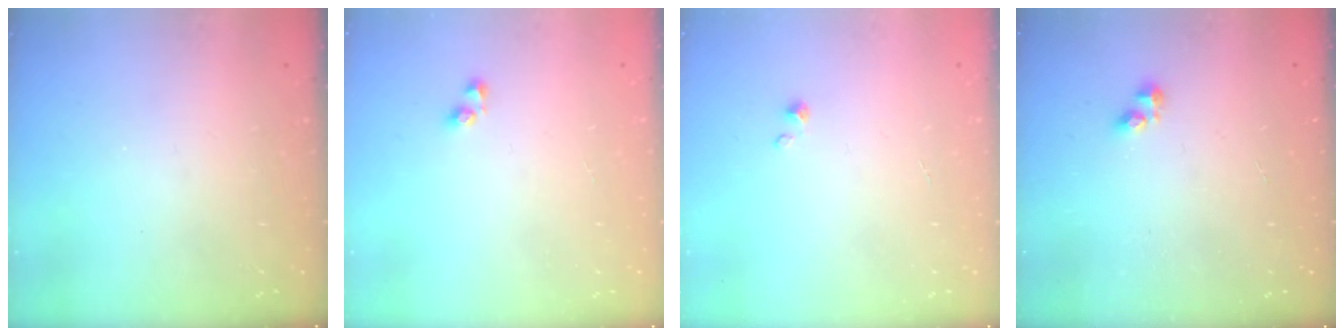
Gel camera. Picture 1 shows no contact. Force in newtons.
{"total": 3.0, "press": 3.0, "slide": 0.1}
{"total": 0.6, "press": 0.6, "slide": 0.1}
{"total": 3.2, "press": 3.2, "slide": 0.4}